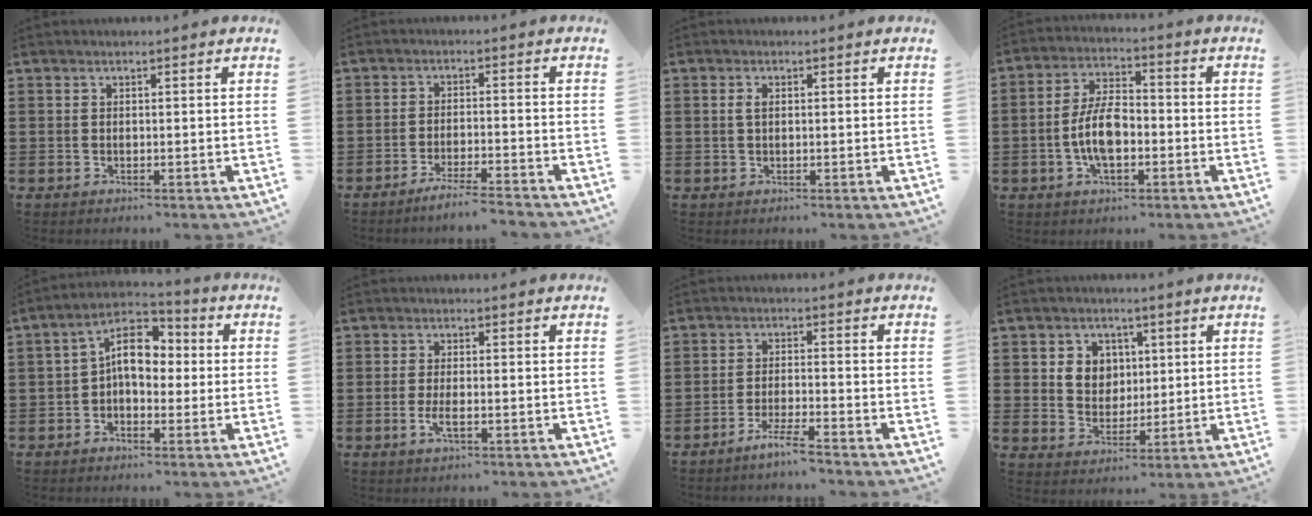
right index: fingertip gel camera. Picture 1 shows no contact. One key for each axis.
{"total": 3.8, "fx": -3.5, "fy": -0.5, "fz": 1.4, "tx": -0.029, "ty": -0.007, "tz": -0.070}
{"total": 1.5, "fx": 0.3, "fy": 0.7, "fz": 1.3, "tx": -0.029, "ty": 0.005, "tz": 0.004}
{"total": 8.0, "fx": -1.9, "fy": 3.8, "fz": 6.7, "tx": -0.151, "ty": 0.002, "tz": -0.042}
{"total": 8.1, "fx": 0.4, "fy": 4.9, "fz": 6.4, "tx": -0.118, "ty": 0.013, "tz": -0.001}
{"total": 2.6, "fx": -0.9, "fy": 0.7, "fz": 2.3, "tx": -0.054, "ty": -0.006, "tz": -0.020}
{"total": 4.0, "fx": -3.5, "fy": -0.5, "fz": 1.8, "tx": -0.037, "ty": -0.006, "tz": -0.067}
{"total": 5.2, "fx": 1.3, "fy": 4.7, "fz": 1.7, "tx": -0.047, "ty": 0.013, "tz": 0.020}